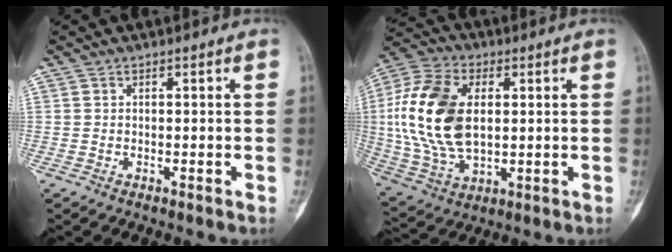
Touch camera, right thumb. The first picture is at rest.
{"total": 19.7, "force": [2.2, 11.9, 15.5], "torque": [-0.316, -0.003, 0.043]}